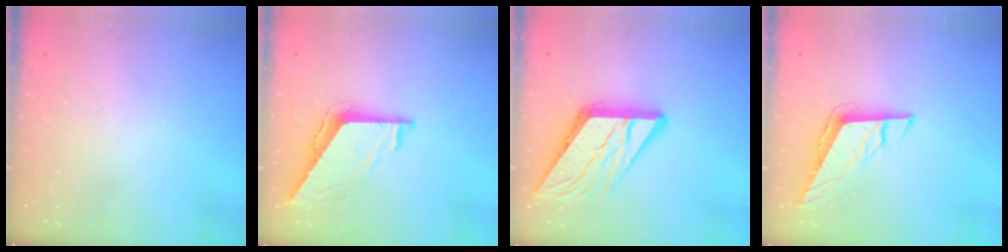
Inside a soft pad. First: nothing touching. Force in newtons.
{"total": 7.6, "press": 7.6, "slide": 0.7}
{"total": 15.0, "press": 14.9, "slide": 1.6}
{"total": 10.2, "press": 10.0, "slide": 1.6}